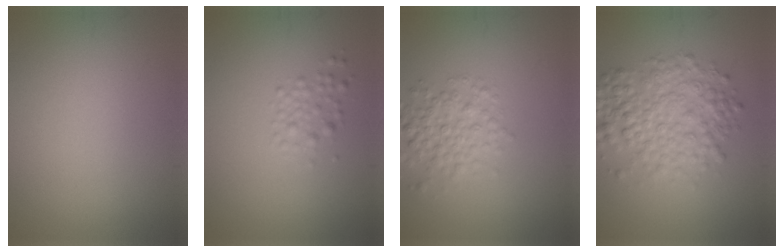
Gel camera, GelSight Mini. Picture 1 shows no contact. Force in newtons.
{"total": 1.6, "press": 1.6, "slide": 0.0}
{"total": 3.6, "press": 3.6, "slide": 0.1}
{"total": 5.8, "press": 5.8, "slide": 0.1}